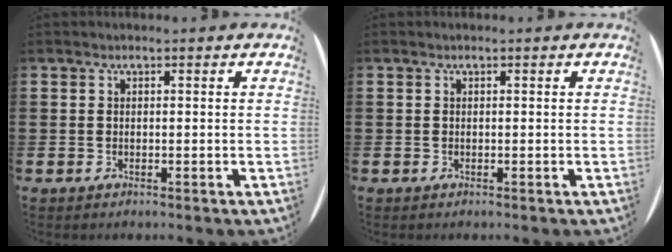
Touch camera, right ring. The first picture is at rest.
{"total": 0.0}